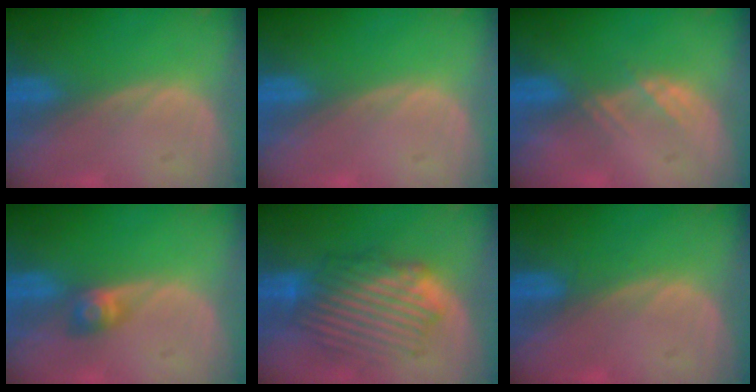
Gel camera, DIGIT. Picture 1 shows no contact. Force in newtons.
{"total": 0.5, "press": 0.0, "slide": 0.5}
{"total": 2.3, "press": 2.1, "slide": 0.7}
{"total": 2.8, "press": 2.5, "slide": 1.3}
{"total": 8.5, "press": 8.3, "slide": 2.0}
{"total": 0.6, "press": 0.6, "slide": 0.2}